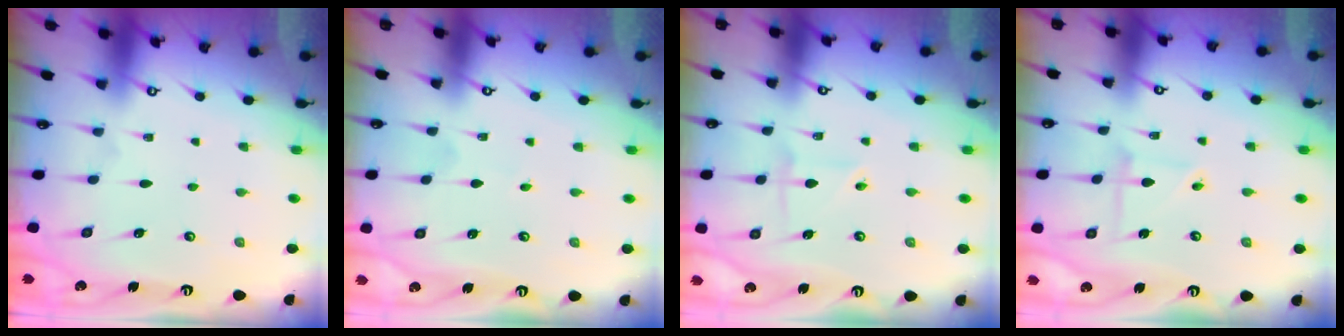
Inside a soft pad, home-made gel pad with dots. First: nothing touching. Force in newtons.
{"total": 0.0}
{"total": 2.6, "press": 2.6, "slide": 0.5}
{"total": 3.4, "press": 3.4, "slide": 0.4}